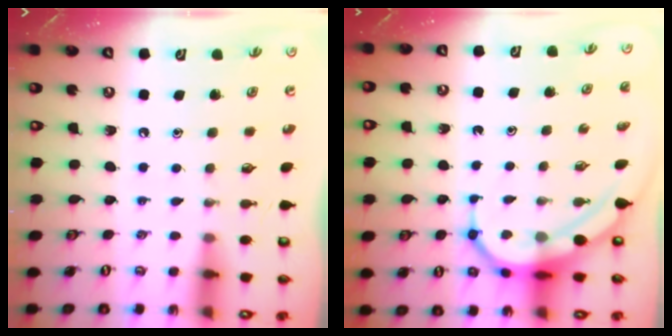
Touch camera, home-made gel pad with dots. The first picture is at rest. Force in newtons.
{"total": 8.0, "press": 7.9, "slide": 0.9}